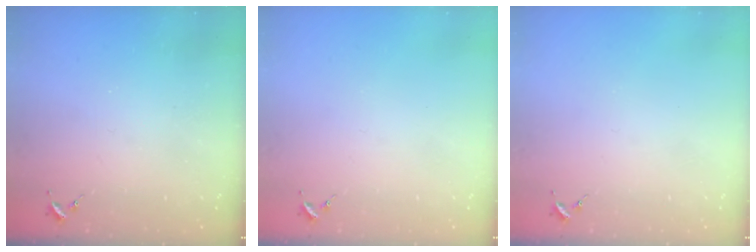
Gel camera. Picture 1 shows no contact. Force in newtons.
{"total": 0.0}
{"total": 0.0}